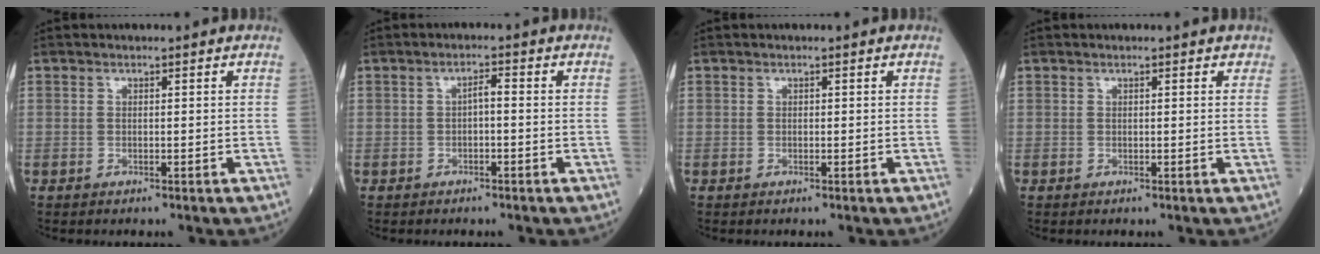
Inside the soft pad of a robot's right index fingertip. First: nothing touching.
{"total": 1.6, "force": [-0.2, 0.5, 1.5], "torque": [-0.023, 0.005, -0.005]}
{"total": 0.0}
{"total": 1.0, "force": [0.8, 0.5, 0.4], "torque": [-0.004, 0.003, 0.006]}